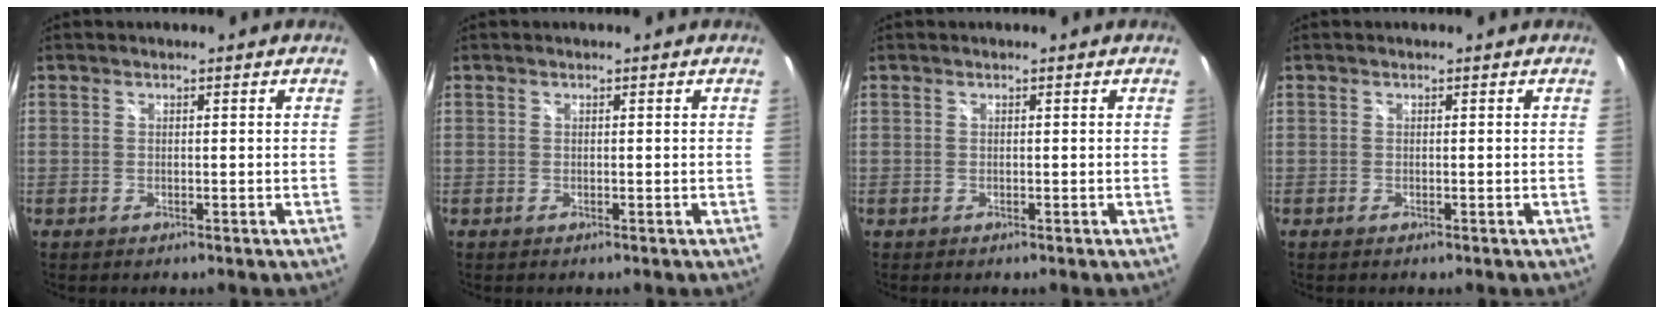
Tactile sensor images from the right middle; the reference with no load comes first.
{"total": 0.0}
{"total": 0.0}
{"total": 0.0}